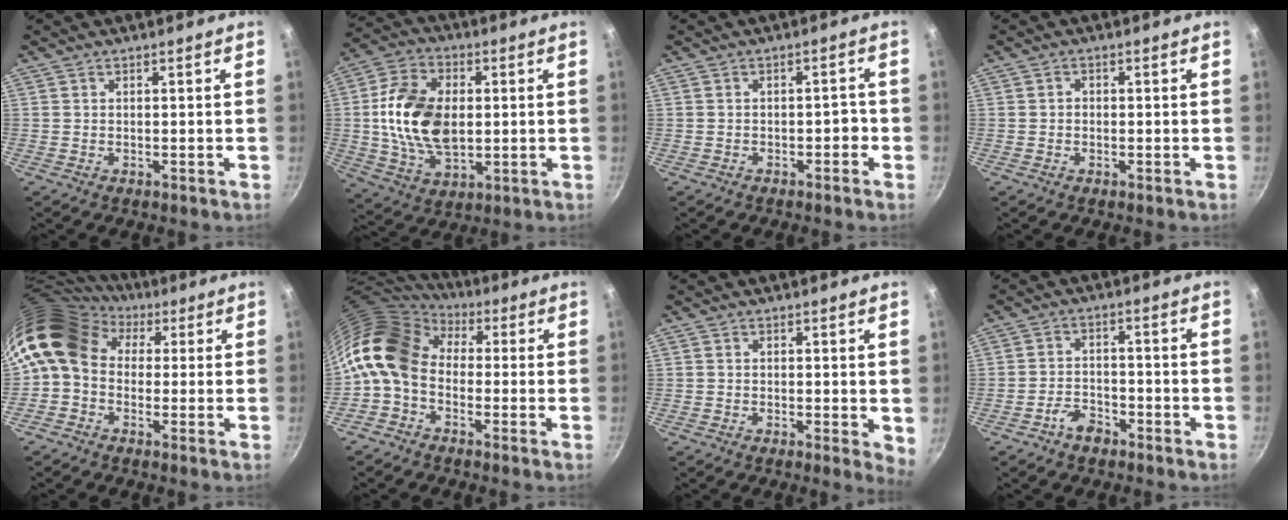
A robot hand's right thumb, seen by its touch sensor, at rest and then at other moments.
{"total": 16.1, "force": [0.8, 10.4, 12.3], "torque": [-0.210, 0.004, 0.013]}
{"total": 2.2, "force": [-1.2, 1.3, 1.3], "torque": [-0.002, 0.025, -0.013]}
{"total": 0.9, "force": [-0.4, 0.8, 0.4], "torque": [-0.005, 0.003, -0.008]}
{"total": 13.0, "force": [2.7, 10.2, 7.5], "torque": [-0.136, 0.027, 0.022]}
{"total": 13.7, "force": [1.1, 9.9, 9.4], "torque": [-0.167, 0.021, -0.005]}
{"total": 3.0, "force": [0.3, 1.2, 2.7], "torque": [-0.028, -0.006, 0.000]}
{"total": 4.1, "force": [-3.0, 2.2, 1.8], "torque": [-0.026, 0.031, -0.053]}